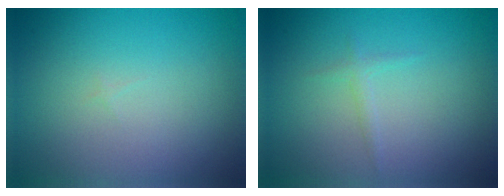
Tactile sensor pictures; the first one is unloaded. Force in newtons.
{"total": 0.8, "press": 0.8, "slide": 0.0}